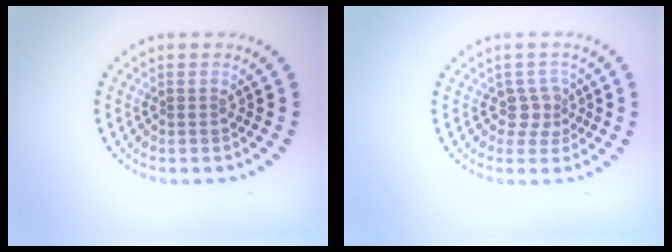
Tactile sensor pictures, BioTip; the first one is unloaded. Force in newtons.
{"total": 1.9, "press": 1.4, "slide": 1.3}